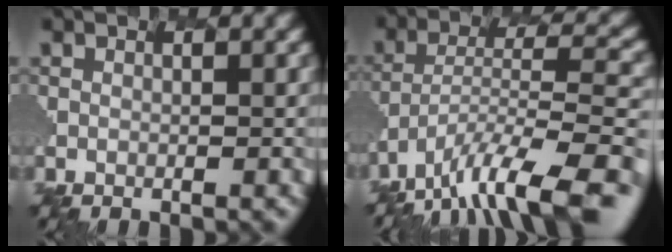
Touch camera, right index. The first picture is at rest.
{"total": 10.7, "force": [-7.7, 3.1, 6.8], "torque": [-0.136, -0.002, -0.140]}